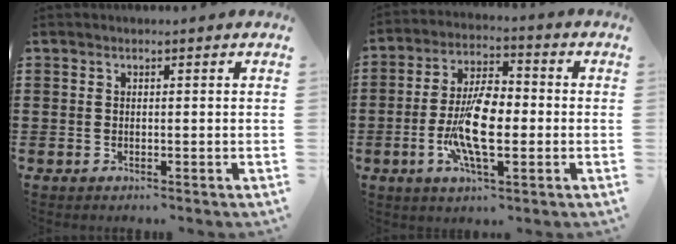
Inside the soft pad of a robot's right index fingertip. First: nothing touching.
{"total": 10.4, "force": [-2.0, 4.3, 9.2], "torque": [-0.196, -0.002, -0.040]}